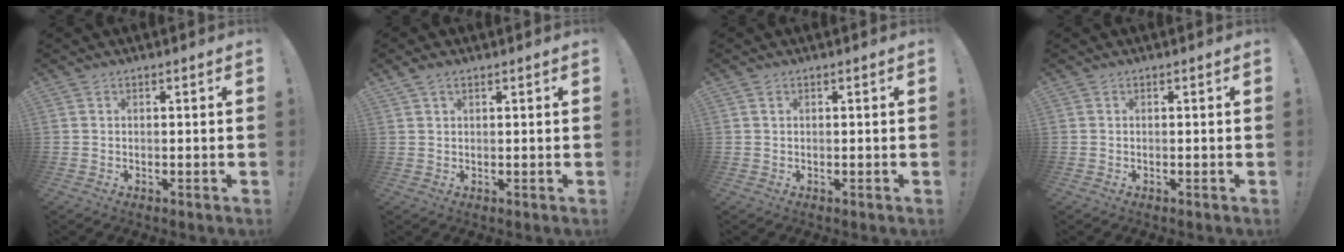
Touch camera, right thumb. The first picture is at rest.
{"total": 2.1, "force": [1.6, 0.9, 1.1], "torque": [-0.019, -0.004, 0.029]}
{"total": 0.5, "force": [0.3, 0.3, 0.3], "torque": [-0.004, -0.001, 0.006]}
{"total": 0.0}